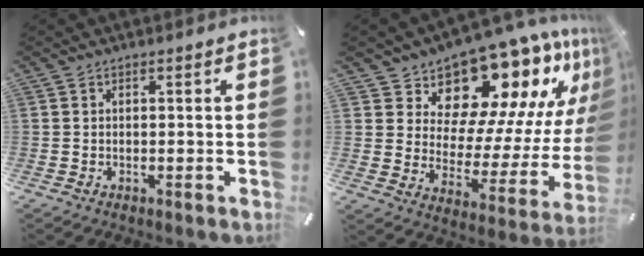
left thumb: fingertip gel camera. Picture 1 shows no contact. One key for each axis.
{"total": 15.6, "fx": 13.6, "fy": 6.6, "fz": 3.6, "tx": -0.031, "ty": -0.145, "tz": 0.224}